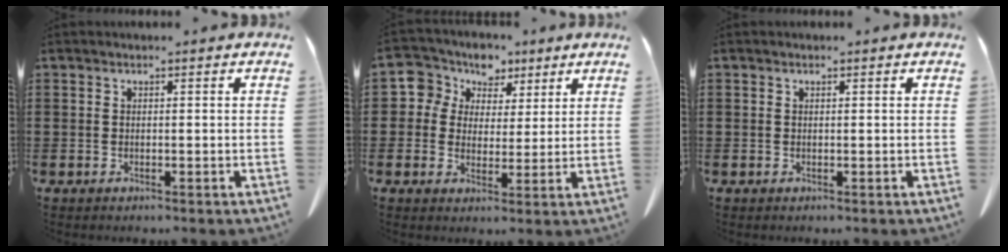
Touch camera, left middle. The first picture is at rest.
{"total": 6.2, "force": [3.6, 5.1, 0.3], "torque": [-0.049, -0.014, 0.063]}
{"total": 0.0}